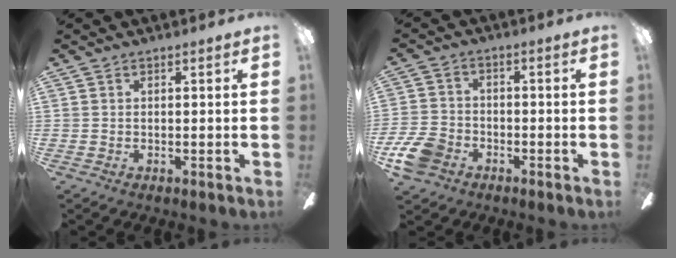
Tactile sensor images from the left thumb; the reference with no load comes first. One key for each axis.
{"total": 8.7, "fx": -4.6, "fy": 6.0, "fz": 4.3, "tx": -0.104, "ty": 0.027, "tz": -0.089}